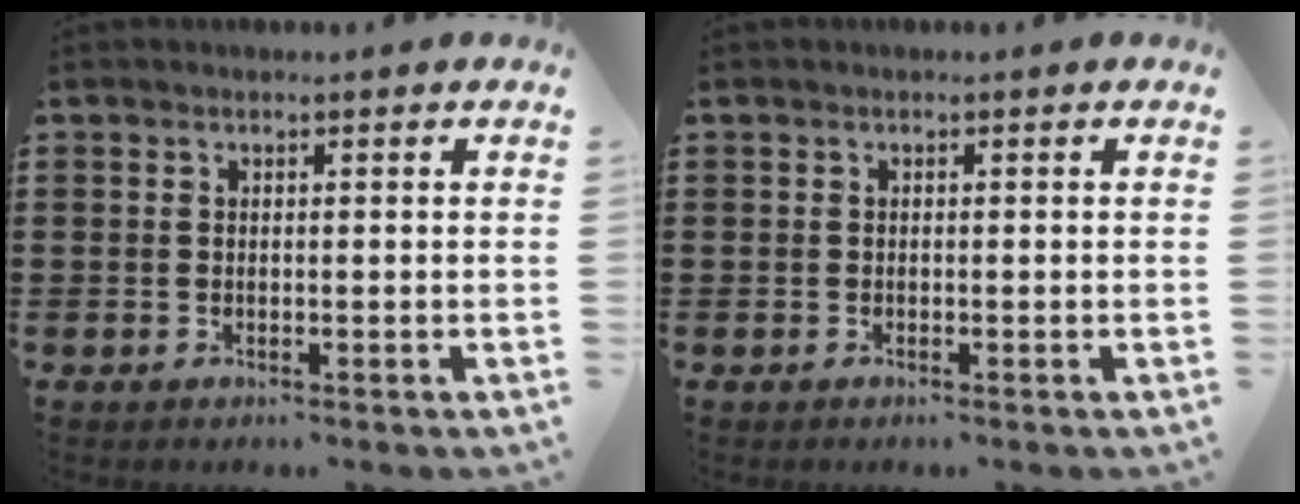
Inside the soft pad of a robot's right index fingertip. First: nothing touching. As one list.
[{"total": 0.0}]